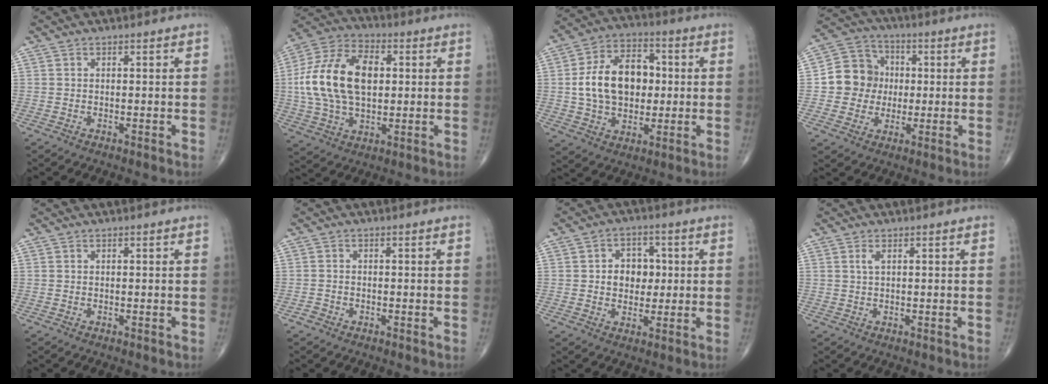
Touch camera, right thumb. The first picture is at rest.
{"total": 19.6, "force": [1.9, 11.9, 15.5], "torque": [-0.295, 0.016, 0.033]}
{"total": 15.9, "force": [0.9, 11.0, 11.5], "torque": [-0.170, 0.021, 0.016]}
{"total": 10.7, "force": [0.0, 9.9, 3.9], "torque": [-0.032, 0.023, -0.006]}
{"total": 0.0}
{"total": 1.2, "force": [-0.7, 0.9, 0.3], "torque": [-0.006, 0.005, -0.016]}
{"total": 6.9, "force": [0.7, 5.5, 4.2], "torque": [-0.022, 0.004, 0.009]}
{"total": 1.2, "force": [0.5, 0.3, 1.0], "torque": [-0.026, 0.004, 0.012]}